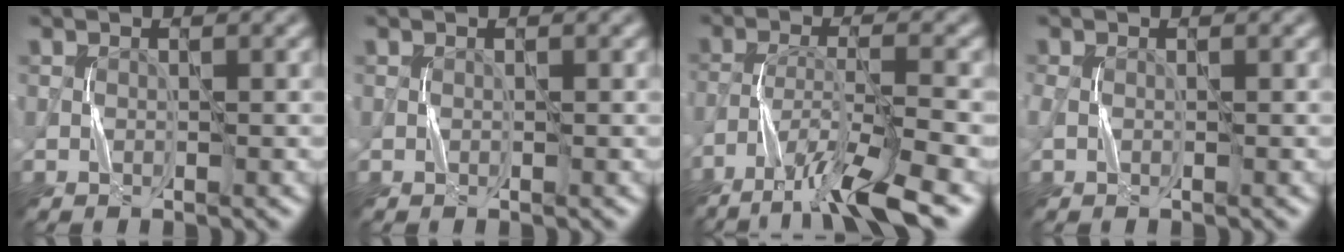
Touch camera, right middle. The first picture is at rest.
{"total": 0.0}
{"total": 8.0, "force": [-5.7, 1.2, 5.4], "torque": [-0.091, 0.000, -0.103]}
{"total": 1.0, "force": [0.0, 0.6, 0.8], "torque": [-0.022, 0.002, -0.001]}